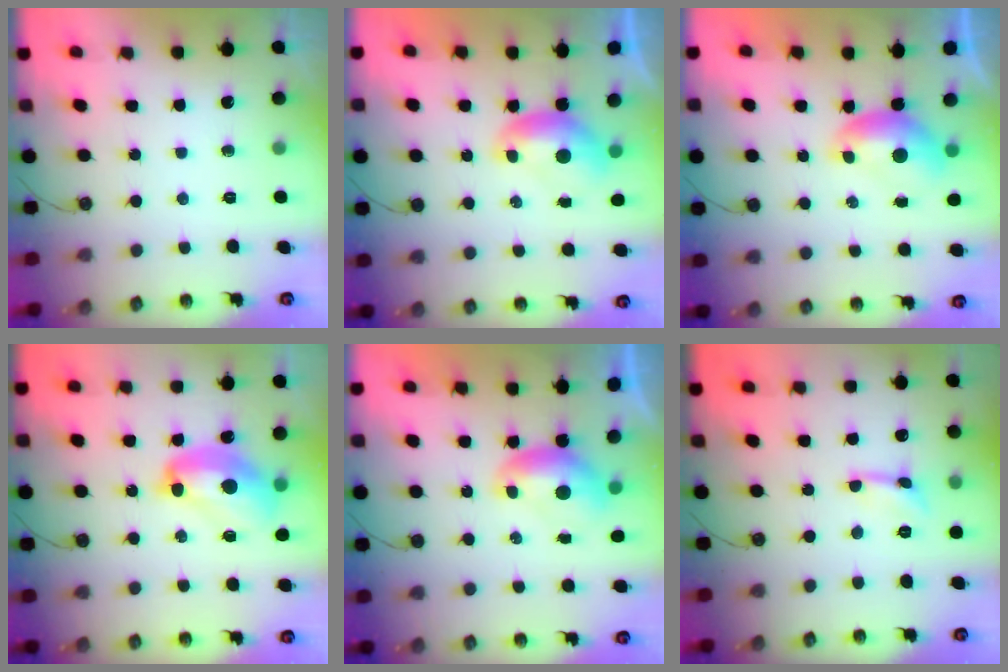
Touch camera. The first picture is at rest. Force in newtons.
{"total": 0.0}
{"total": 0.0}
{"total": 9.2, "press": 9.1, "slide": 1.3}
{"total": 0.6, "press": 0.6, "slide": 0.2}
{"total": 2.0, "press": 1.9, "slide": 0.5}